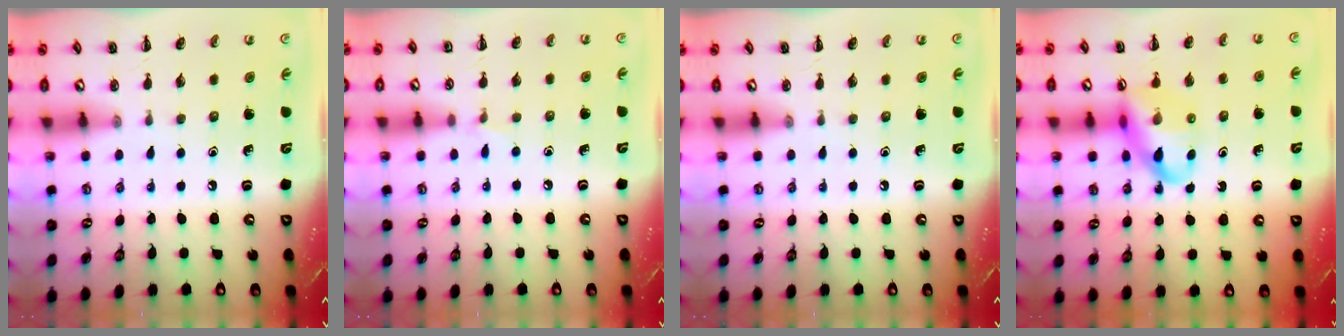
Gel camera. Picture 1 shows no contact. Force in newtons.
{"total": 3.5, "press": 3.4, "slide": 1.1}
{"total": 0.0}
{"total": 13.4, "press": 12.8, "slide": 4.0}